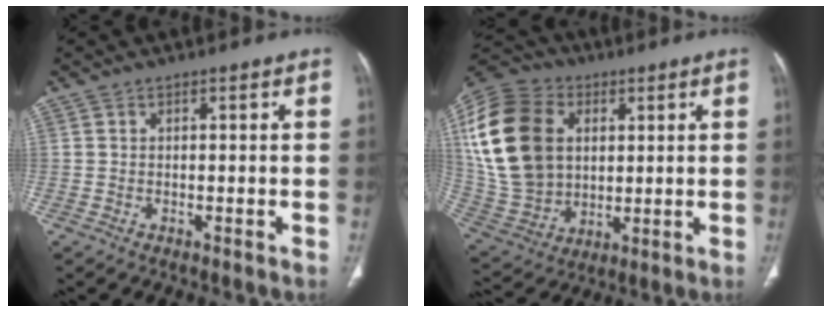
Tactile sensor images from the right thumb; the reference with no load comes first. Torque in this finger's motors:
{"motor_torque": [-0.72, 2.11, 1.70, 0.91, 0.52]}